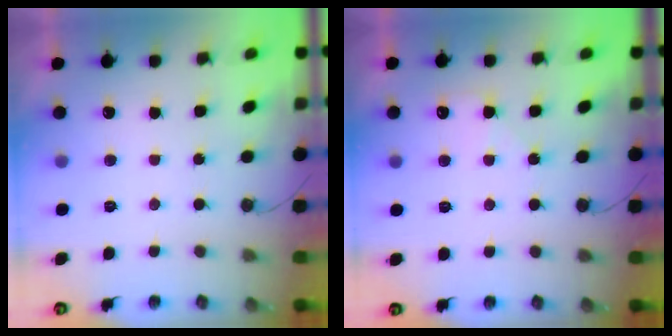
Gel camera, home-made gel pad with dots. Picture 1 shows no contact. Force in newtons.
{"total": 5.1, "press": 5.0, "slide": 0.9}